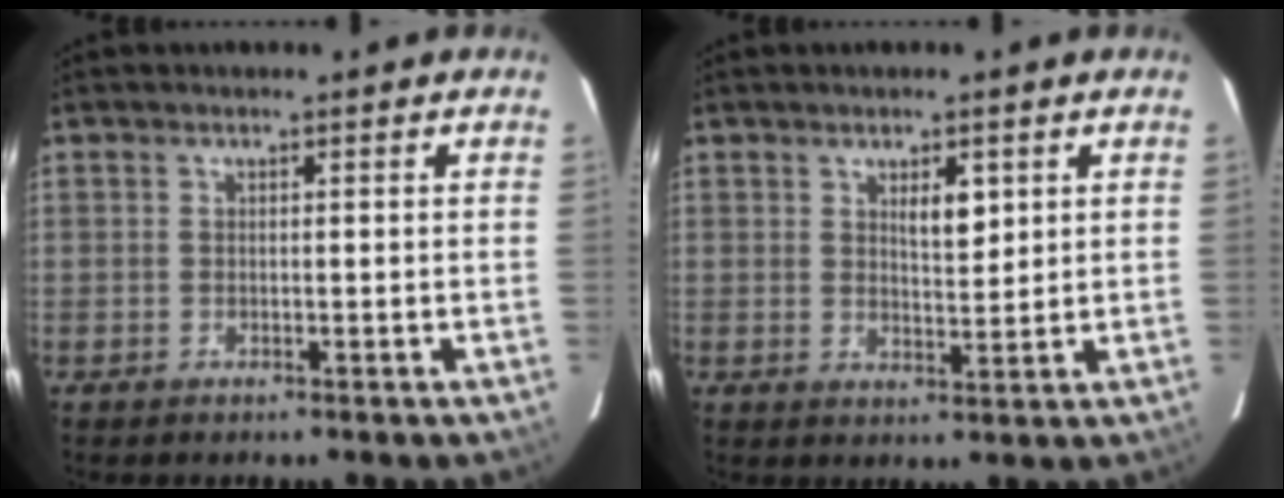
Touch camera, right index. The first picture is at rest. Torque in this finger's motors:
{"motor_torque": [0.21, 0.04, 0.12, 0.03]}